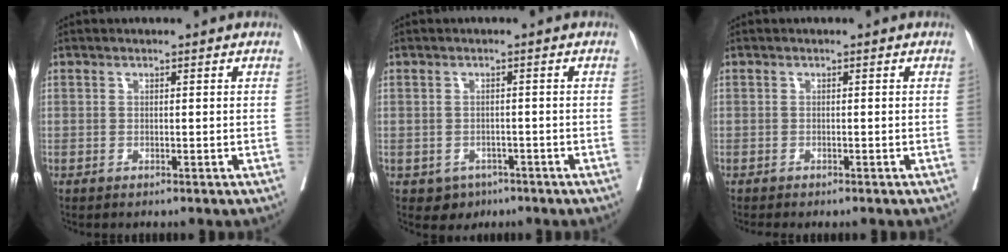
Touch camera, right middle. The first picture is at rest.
{"total": 3.0, "force": [-1.7, 2.4, 0.6], "torque": [-0.006, 0.007, -0.018]}
{"total": 1.9, "force": [-1.7, 0.4, 0.8], "torque": [-0.009, -0.004, -0.023]}